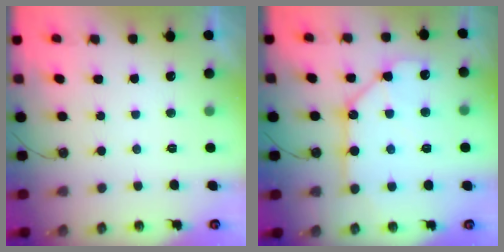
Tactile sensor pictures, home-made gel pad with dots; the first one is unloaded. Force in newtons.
{"total": 11.7, "press": 11.6, "slide": 1.1}